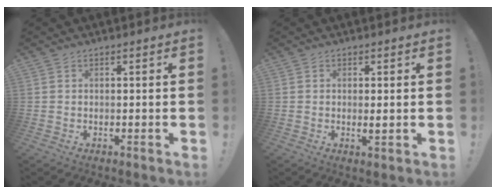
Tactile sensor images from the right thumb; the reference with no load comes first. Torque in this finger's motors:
{"motor_torque": [-0.25, 0.12, -0.03, 0.17, 0.05]}